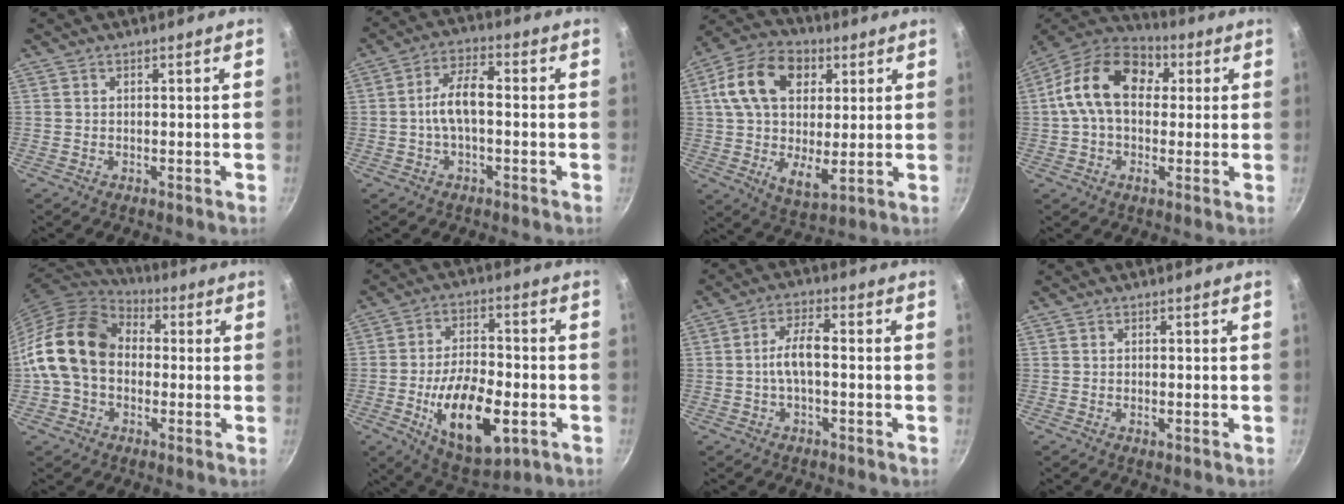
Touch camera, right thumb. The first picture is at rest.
{"total": 7.3, "force": [-0.6, 3.3, 6.4], "torque": [-0.115, 0.030, -0.018]}
{"total": 18.3, "force": [4.8, 11.9, 13.1], "torque": [-0.212, -0.006, 0.072]}
{"total": 16.9, "force": [3.1, 11.4, 12.1], "torque": [-0.187, 0.020, 0.031]}
{"total": 16.3, "force": [-0.2, 12.3, 10.7], "torque": [-0.174, 0.039, -0.017]}
{"total": 17.8, "force": [-5.1, 8.6, 14.8], "torque": [-0.230, 0.015, -0.074]}
{"total": 5.7, "force": [-0.8, 2.2, 5.2], "torque": [-0.102, 0.027, -0.020]}
{"total": 1.0, "force": [-0.3, 0.4, 0.9], "torque": [-0.018, 0.001, -0.006]}